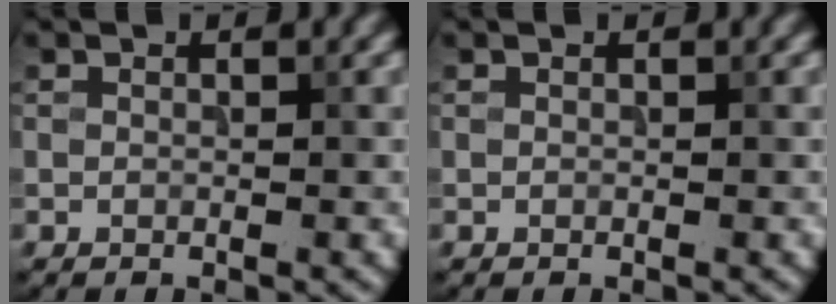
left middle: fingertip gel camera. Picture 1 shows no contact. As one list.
[{"total": 0.0}]